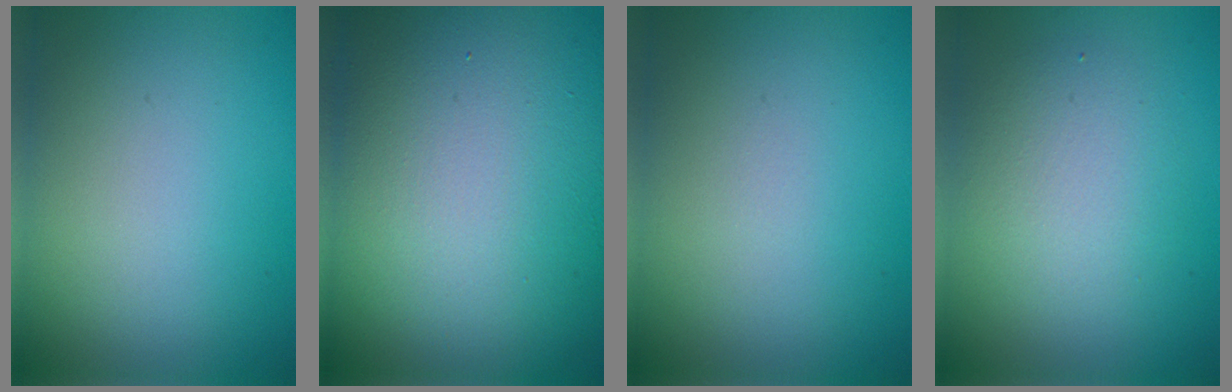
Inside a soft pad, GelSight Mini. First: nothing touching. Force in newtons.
{"total": 20.5, "press": 20.5, "slide": 1.3}
{"total": 0.0}
{"total": 2.0, "press": 2.0, "slide": 0.2}